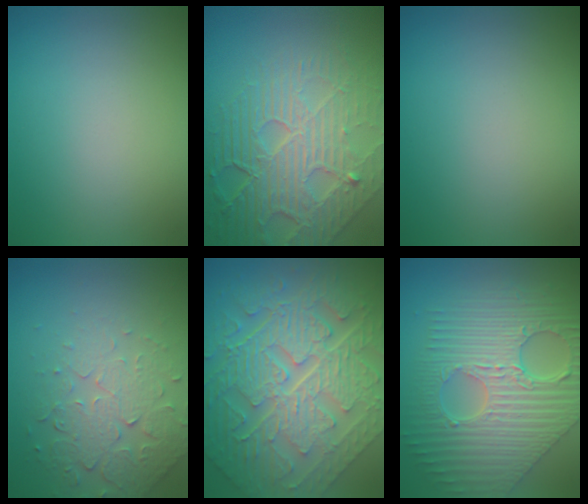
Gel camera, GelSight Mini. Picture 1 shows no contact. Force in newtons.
{"total": 8.2, "press": 5.7, "slide": 5.9}
{"total": 0.0}
{"total": 5.0, "press": 3.4, "slide": 3.7}
{"total": 11.6, "press": 7.8, "slide": 8.6}
{"total": 9.9, "press": 7.0, "slide": 7.0}